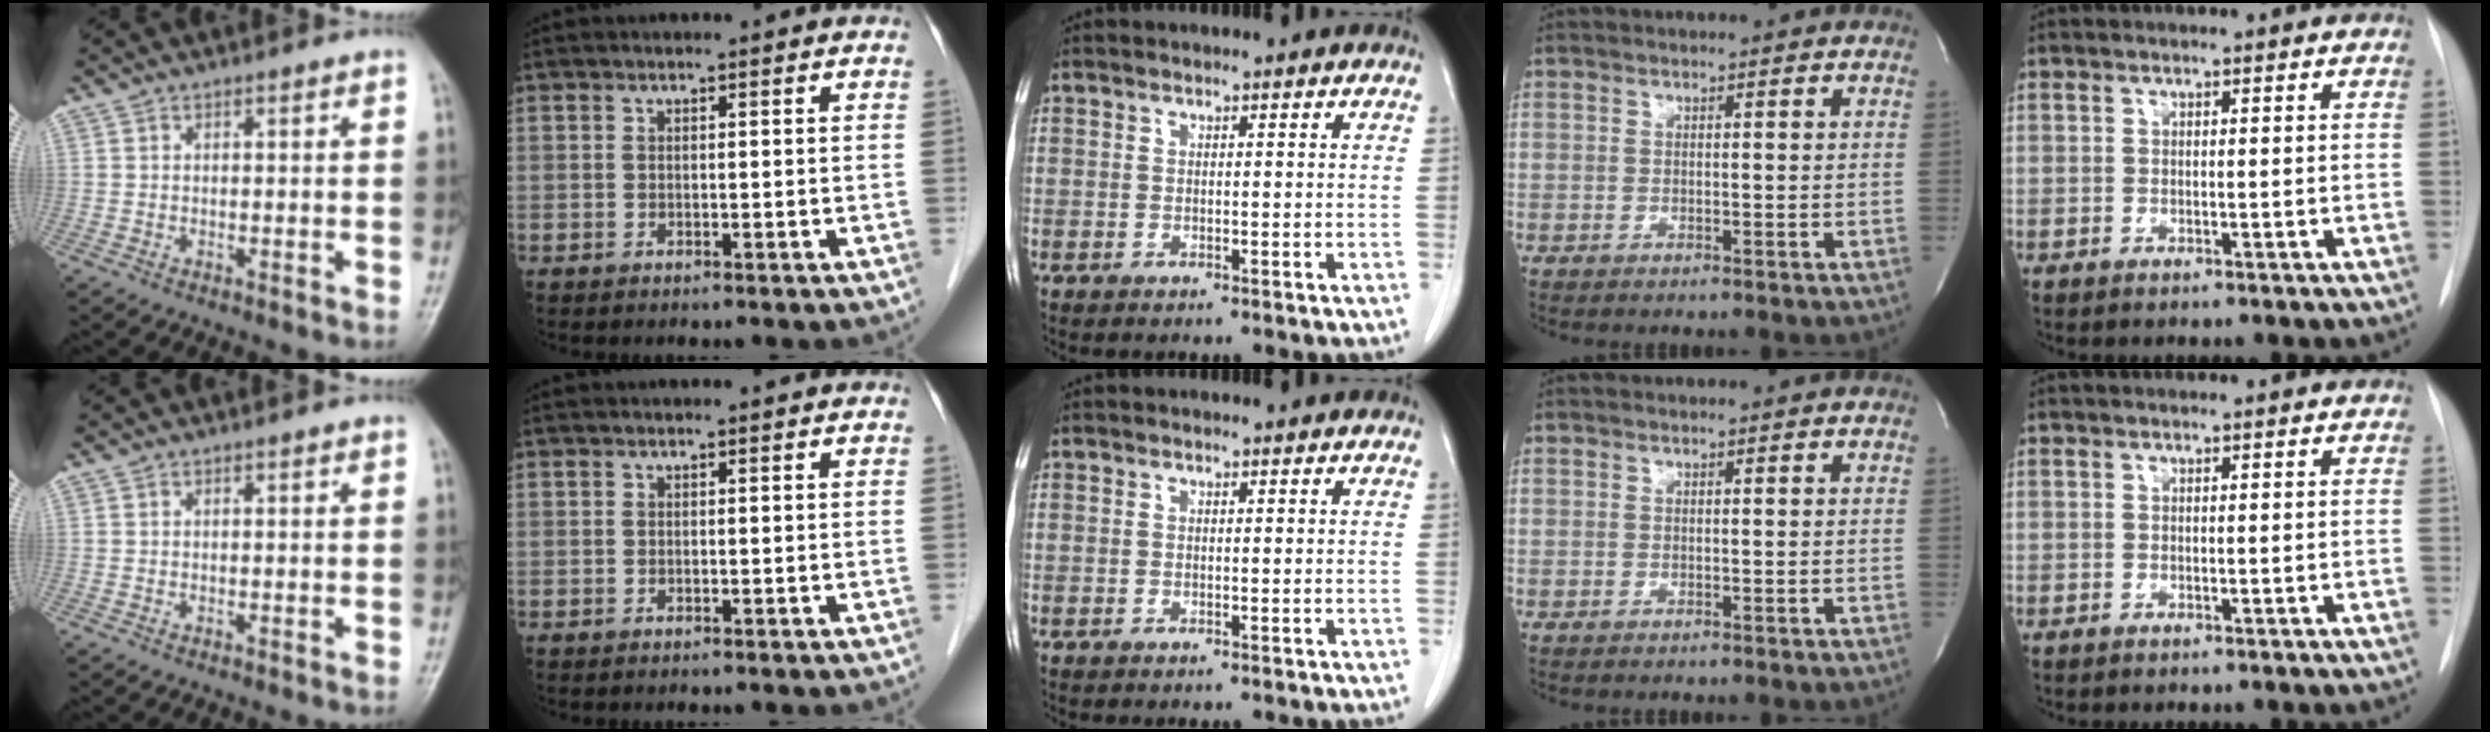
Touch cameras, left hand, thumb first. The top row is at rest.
{}